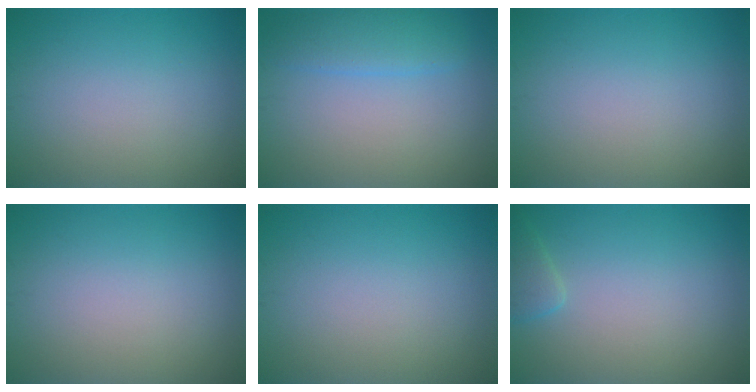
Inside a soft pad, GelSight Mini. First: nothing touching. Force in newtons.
{"total": 2.8, "press": 2.8, "slide": 0.3}
{"total": 0.0}
{"total": 0.0}
{"total": 0.0}
{"total": 1.5, "press": 1.5, "slide": 0.1}